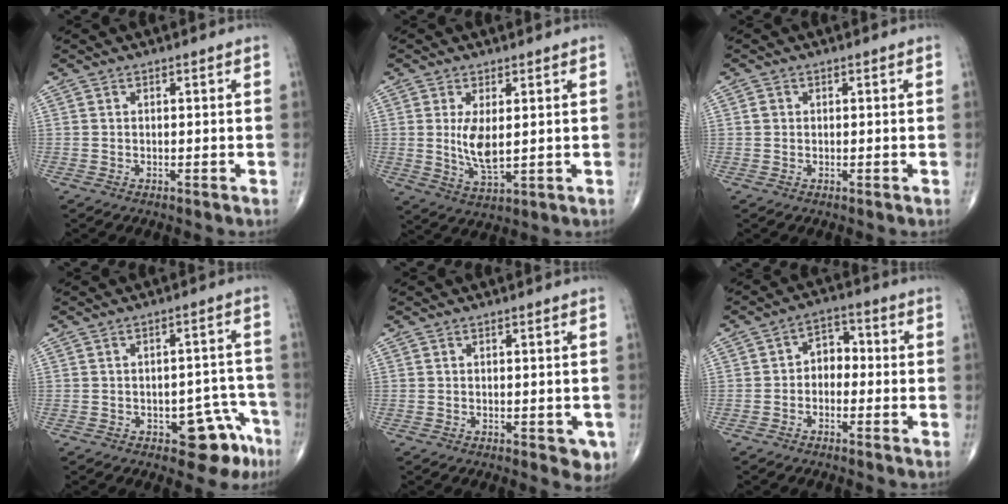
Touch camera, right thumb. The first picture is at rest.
{"total": 6.4, "force": [0.8, 2.6, 5.8], "torque": [-0.108, -0.020, 0.025]}
{"total": 1.0, "force": [0.1, 0.9, 0.4], "torque": [-0.004, 0.002, 0.002]}
{"total": 8.4, "force": [-4.5, 4.3, 5.7], "torque": [-0.031, 0.037, -0.052]}
{"total": 3.4, "force": [-1.1, 1.7, 2.7], "torque": [-0.008, -0.001, -0.011]}
{"total": 5.0, "force": [-0.7, 3.7, 3.3], "torque": [-0.028, 0.025, -0.027]}